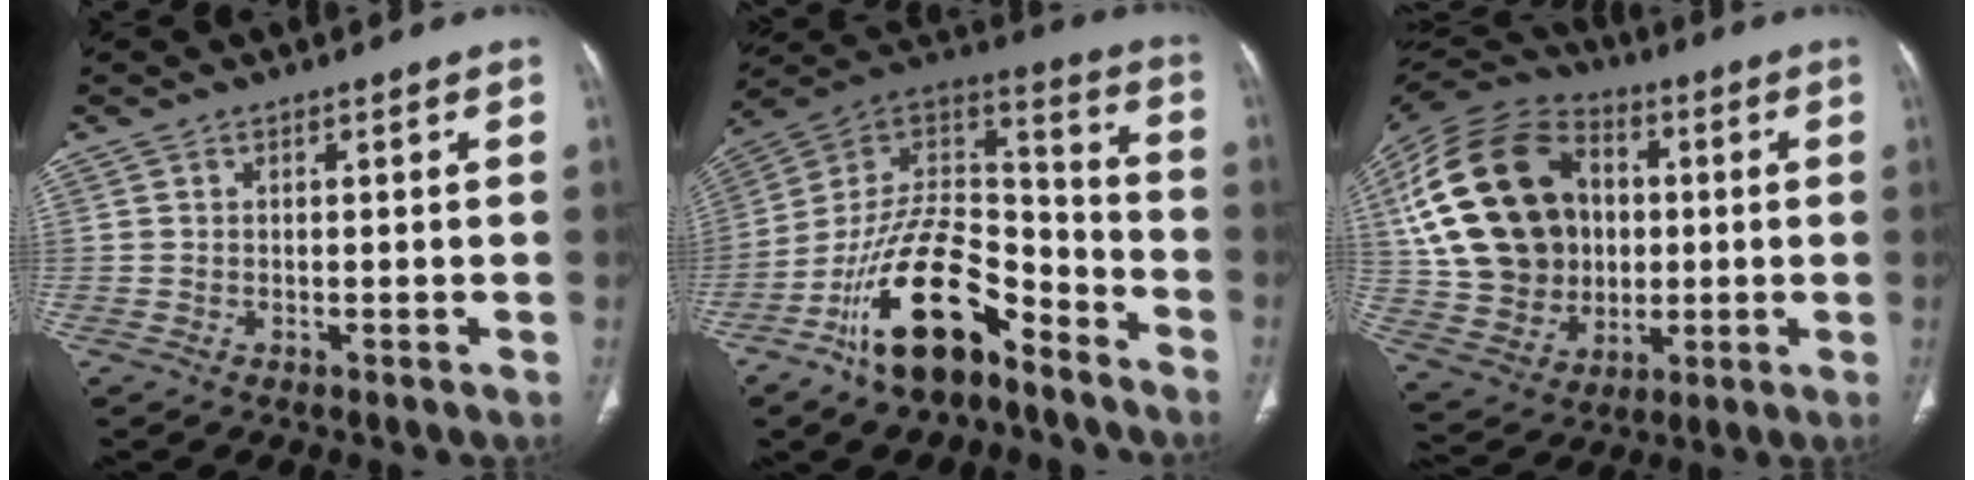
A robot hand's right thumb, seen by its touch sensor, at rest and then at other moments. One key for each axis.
{"total": 20.5, "fx": -12.4, "fy": 9.5, "fz": 13.3, "tx": -0.204, "ty": 0.098, "tz": -0.221}
{"total": 25.7, "fx": 3.4, "fy": 19.9, "fz": 16.0, "tx": -0.298, "ty": 0.017, "tz": 0.074}